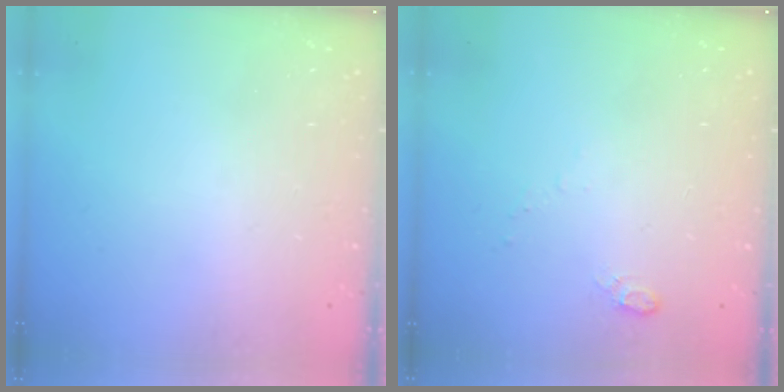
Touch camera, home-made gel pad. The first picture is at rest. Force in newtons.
{"total": 5.2, "press": 5.1, "slide": 1.0}